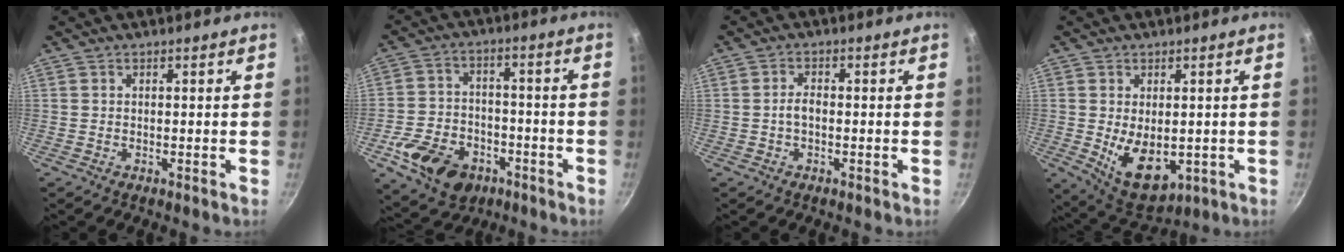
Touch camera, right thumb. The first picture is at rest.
{"total": 14.0, "force": [-6.4, 9.9, 7.6], "torque": [-0.123, 0.042, -0.100]}
{"total": 2.4, "force": [-0.5, 1.3, 2.0], "torque": [-0.032, 0.014, -0.009]}
{"total": 10.2, "force": [-1.0, 6.3, 8.0], "torque": [-0.109, -0.018, 0.009]}